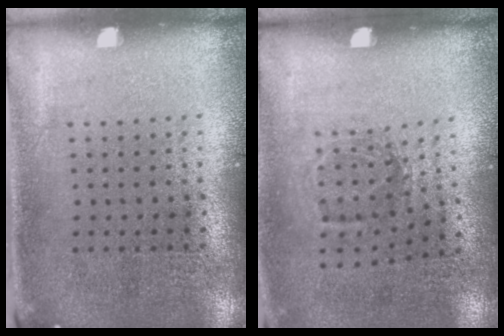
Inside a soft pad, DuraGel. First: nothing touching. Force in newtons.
{"total": 1.2, "press": 0.8, "slide": 0.8}